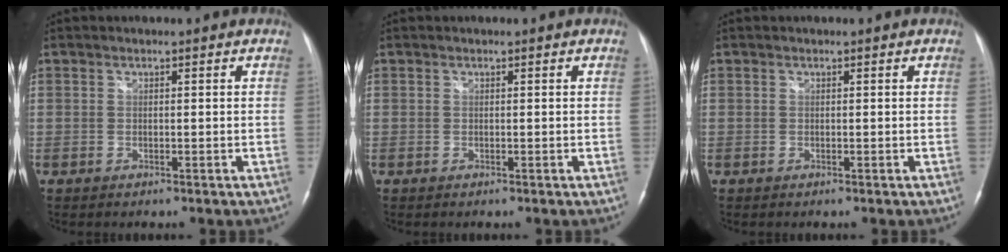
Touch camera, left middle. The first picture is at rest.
{"total": 0.0}
{"total": 0.0}